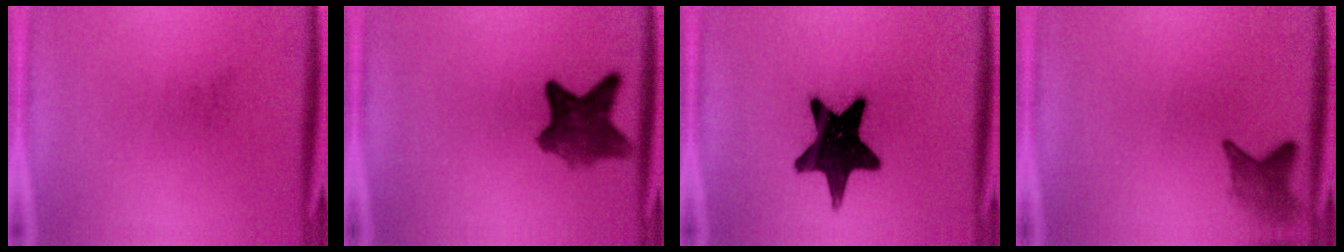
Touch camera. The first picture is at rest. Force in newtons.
{"total": 7.1}
{"total": 18.2}
{"total": 2.9}